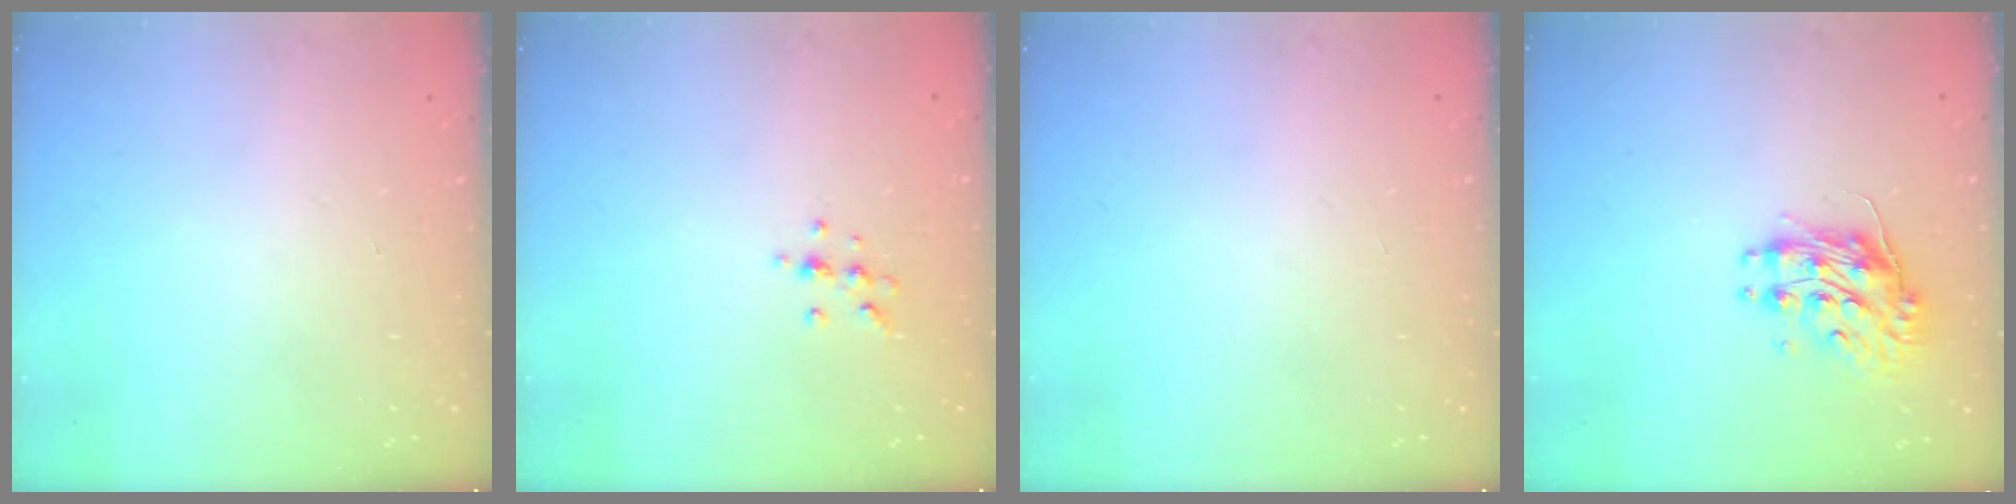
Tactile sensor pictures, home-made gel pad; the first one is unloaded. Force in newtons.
{"total": 6.0, "press": 5.6, "slide": 2.0}
{"total": 0.0}
{"total": 10.4, "press": 10.4, "slide": 0.8}